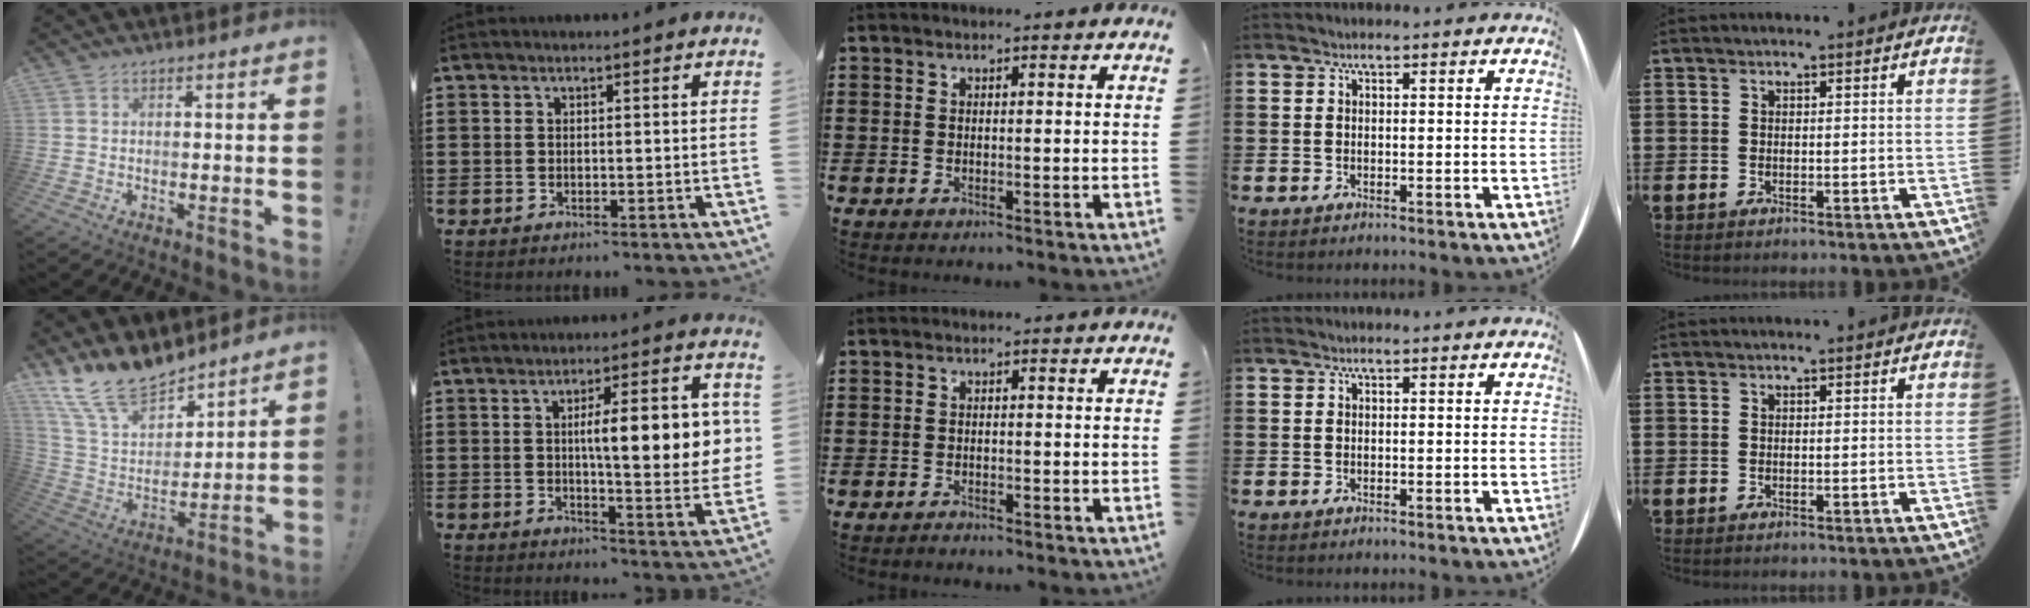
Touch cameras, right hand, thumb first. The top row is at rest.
{"thumb": {"total": 17.1, "force": [14.2, 6.9, 6.6], "torque": [-0.141, -0.110, 0.268]}, "index": {"total": 11.4, "force": [1.7, 2.5, 11.0], "torque": [-0.168, -0.003, 0.020]}, "middle": {"total": 0.8, "force": [-0.8, 0.1, 0.1], "torque": [-0.005, -0.001, -0.017]}}